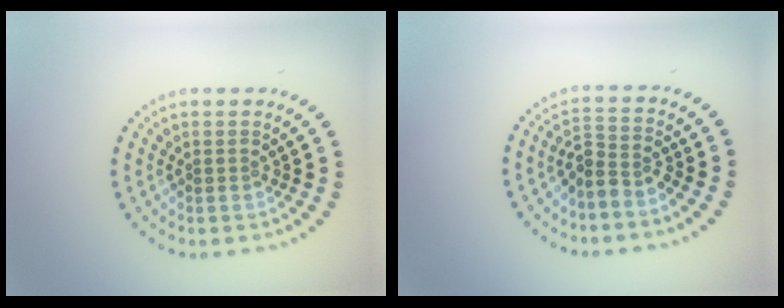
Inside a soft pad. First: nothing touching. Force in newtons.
{"total": 2.4, "press": 1.8, "slide": 1.6}